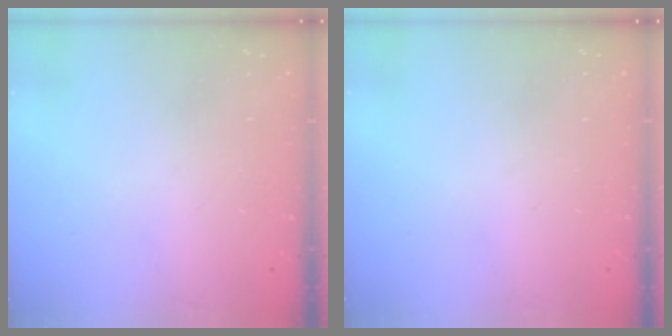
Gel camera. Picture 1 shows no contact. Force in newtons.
{"total": 0.0}